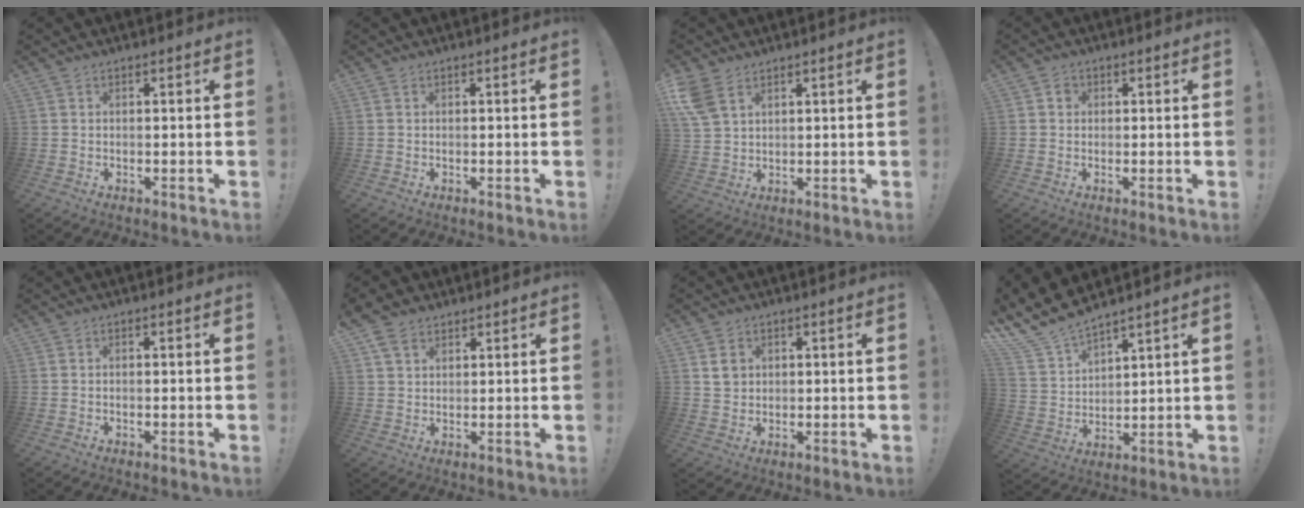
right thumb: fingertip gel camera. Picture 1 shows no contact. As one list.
[{"total": 0.0}, {"total": 7.0, "force": [3.9, 4.2, 4.1], "torque": [-0.089, -0.008, 0.081]}, {"total": 1.9, "force": [0.3, 1.8, 0.7], "torque": [-0.011, 0.004, 0.004]}, {"total": 0.0}, {"total": 5.6, "force": [3.6, 3.5, 2.5], "torque": [-0.048, -0.009, 0.071]}, {"total": 3.9, "force": [1.8, 3.3, 1.1], "torque": [-0.007, -0.001, 0.031]}, {"total": 9.6, "force": [9.0, 2.7, 1.9], "torque": [-0.068, -0.072, 0.171]}]